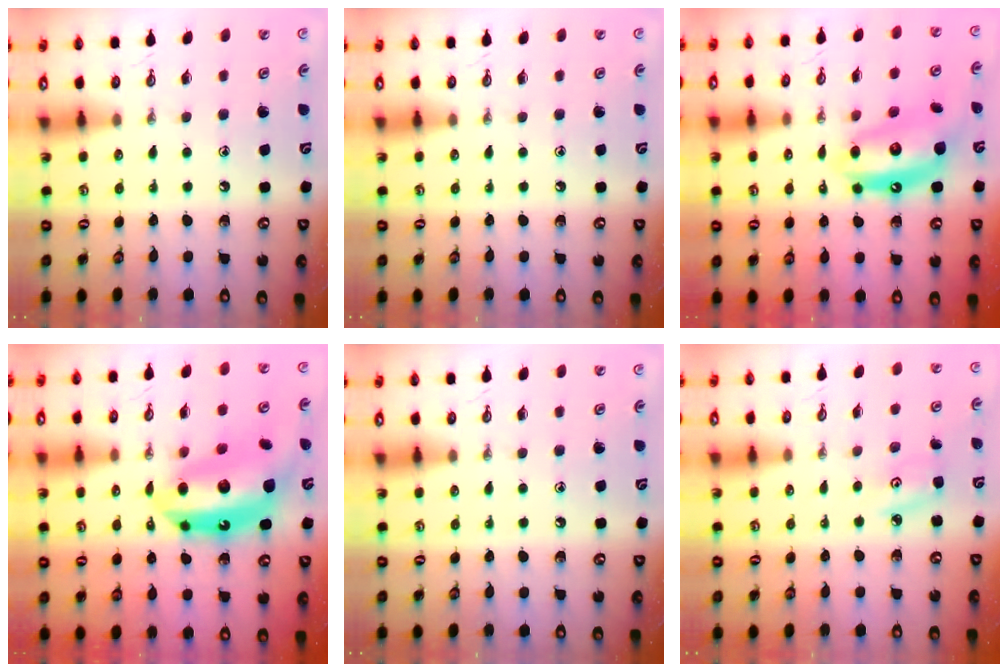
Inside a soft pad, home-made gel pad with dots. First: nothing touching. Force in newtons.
{"total": 0.0}
{"total": 12.1, "press": 12.0, "slide": 1.2}
{"total": 15.9, "press": 15.8, "slide": 1.3}
{"total": 0.0}
{"total": 3.9, "press": 3.8, "slide": 0.5}